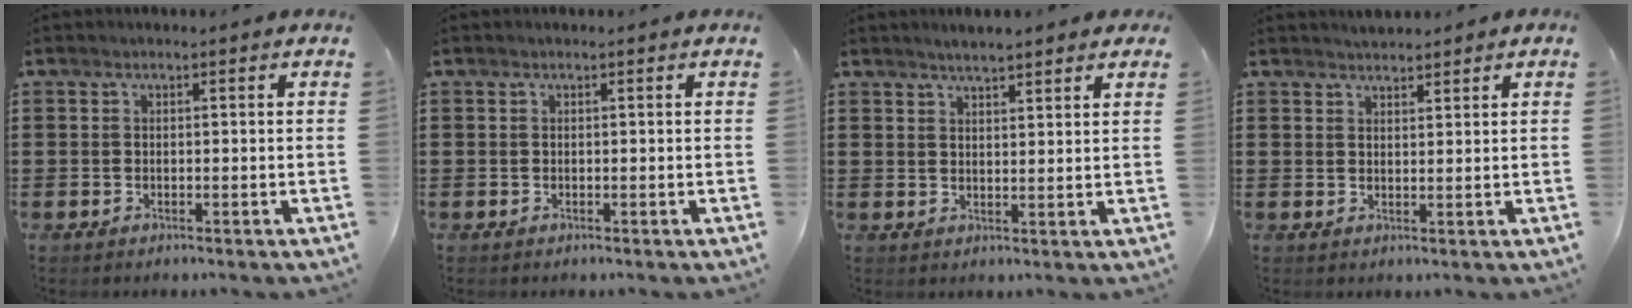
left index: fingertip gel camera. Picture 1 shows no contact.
{"total": 0.0}
{"total": 2.8, "force": [2.5, 0.2, 1.1], "torque": [-0.027, 0.001, 0.046]}
{"total": 1.8, "force": [1.7, 0.4, -0.2], "torque": [-0.001, 0.005, 0.035]}